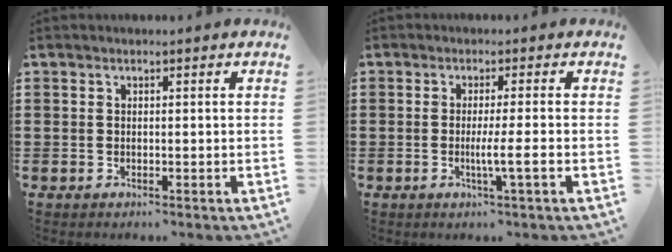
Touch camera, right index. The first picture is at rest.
{"total": 4.1, "force": [-1.0, -0.3, 3.9], "torque": [-0.067, -0.012, -0.020]}